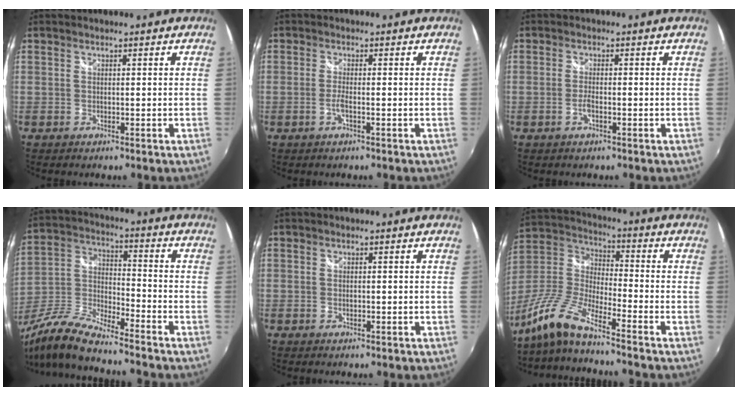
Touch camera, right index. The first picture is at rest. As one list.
[{"total": 1.9, "force": [-0.8, -0.1, 1.7], "torque": [-0.036, -0.003, -0.017]}, {"total": 1.9, "force": [-0.8, 0.3, 1.7], "torque": [-0.037, -0.002, -0.015]}, {"total": 11.8, "force": [-10.1, 1.2, 6.0], "torque": [-0.132, -0.015, -0.202]}, {"total": 0.0}, {"total": 12.0, "force": [-9.3, 1.5, 7.4], "torque": [-0.170, -0.005, -0.197]}]